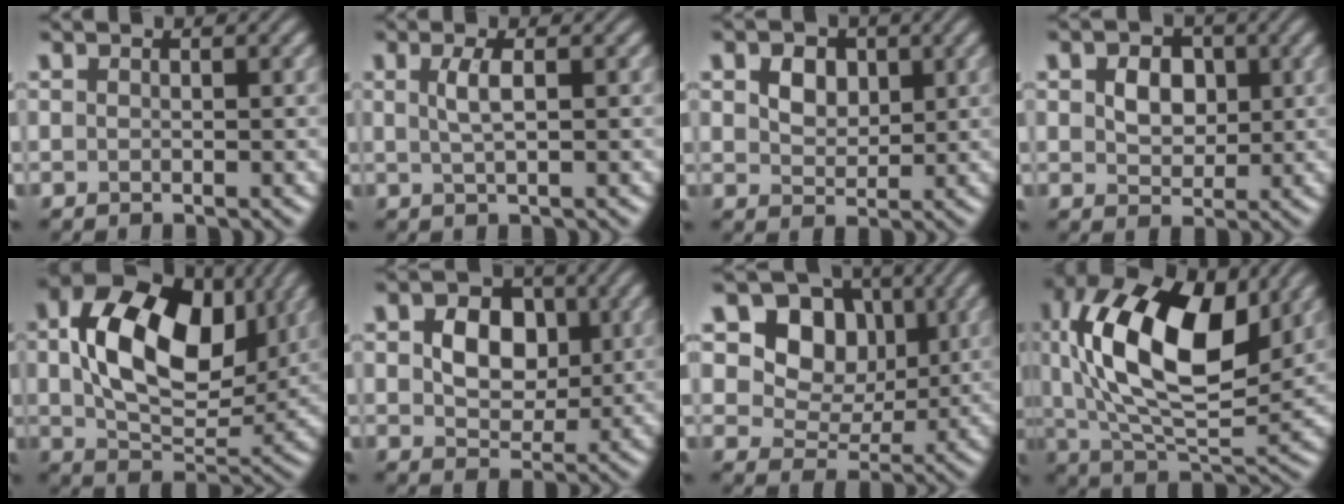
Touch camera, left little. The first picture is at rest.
{"total": 2.1, "force": [0.4, 0.6, 1.9], "torque": [-0.040, 0.002, 0.009]}
{"total": 2.9, "force": [1.1, 2.1, 1.7], "torque": [-0.037, -0.001, 0.015]}
{"total": 3.2, "force": [0.7, 2.4, 2.0], "torque": [-0.044, 0.002, 0.008]}
{"total": 12.2, "force": [2.8, 7.7, 9.0], "torque": [-0.155, 0.003, 0.048]}
{"total": 5.1, "force": [0.9, 3.7, 3.3], "torque": [-0.065, -0.002, 0.006]}
{"total": 8.4, "force": [3.0, 6.6, 4.3], "torque": [-0.082, 0.002, 0.054]}
{"total": 14.2, "force": [4.1, 7.1, 11.6], "torque": [-0.208, 0.014, 0.068]}